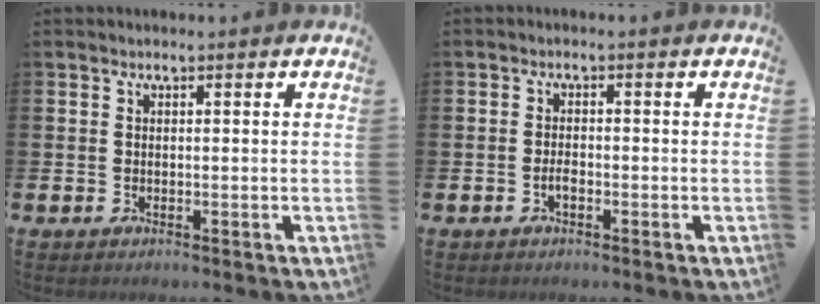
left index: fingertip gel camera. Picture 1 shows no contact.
{"total": 1.4, "force": [-0.7, 0.6, 1.1], "torque": [-0.019, -0.001, -0.014]}